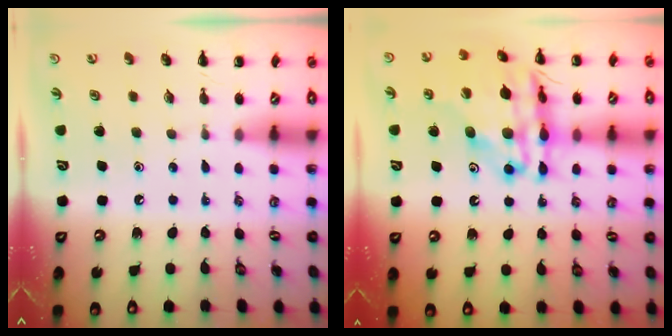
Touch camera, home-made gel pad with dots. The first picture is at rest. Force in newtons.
{"total": 21.4, "press": 21.1, "slide": 3.5}